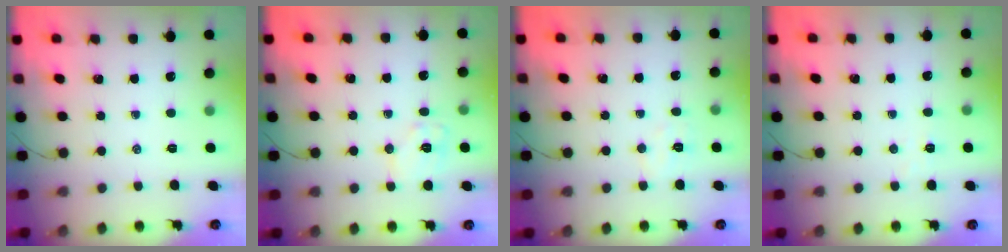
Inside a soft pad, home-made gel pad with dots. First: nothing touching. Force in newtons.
{"total": 8.0, "press": 8.0, "slide": 0.7}
{"total": 4.3, "press": 4.2, "slide": 0.9}
{"total": 2.6, "press": 2.4, "slide": 0.8}